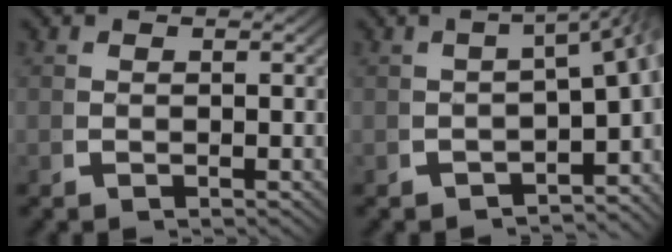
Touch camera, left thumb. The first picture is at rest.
{"total": 7.9, "force": [-1.8, 4.2, 6.4], "torque": [-0.056, 0.006, -0.031]}